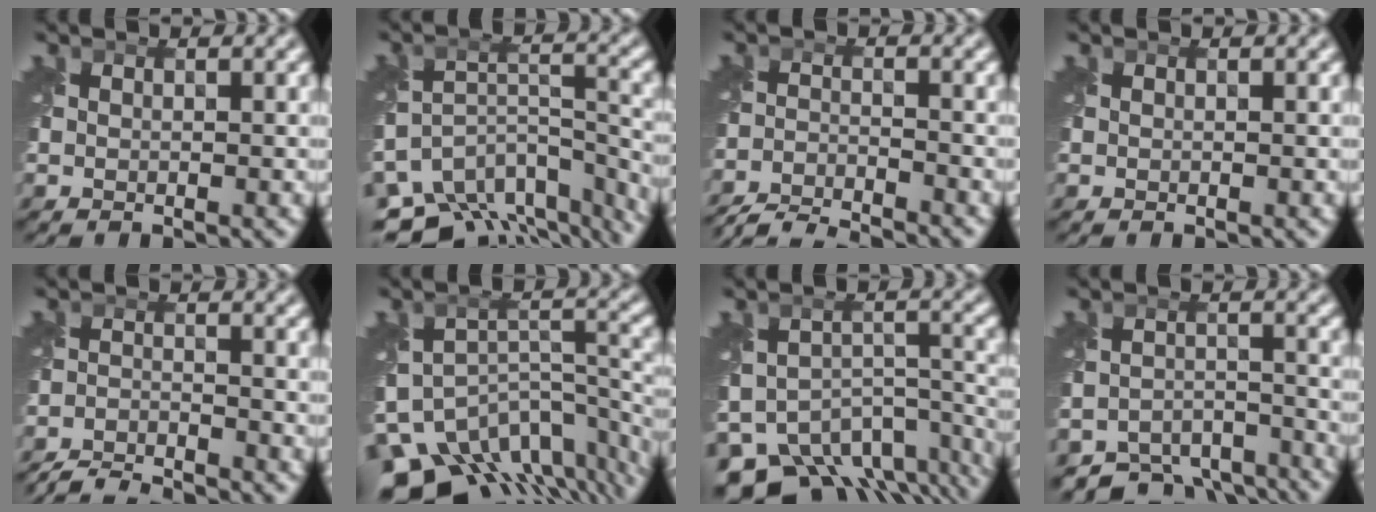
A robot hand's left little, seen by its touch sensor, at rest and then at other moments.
{"total": 11.3, "force": [-9.5, 4.5, 4.2], "torque": [-0.076, -0.004, -0.117]}
{"total": 6.4, "force": [-6.2, 0.7, 1.3], "torque": [-0.025, -0.020, -0.108]}
{"total": 0.0}
{"total": 5.3, "force": [-5.2, 0.5, 1.0], "torque": [-0.016, -0.016, -0.093]}
{"total": 11.9, "force": [-8.3, 5.4, 6.7], "torque": [-0.115, -0.006, -0.104]}
{"total": 12.5, "force": [-9.4, 6.5, 5.0], "torque": [-0.087, -0.019, -0.112]}
{"total": 8.2, "force": [-7.4, 3.1, 1.6], "torque": [-0.018, -0.021, -0.101]}